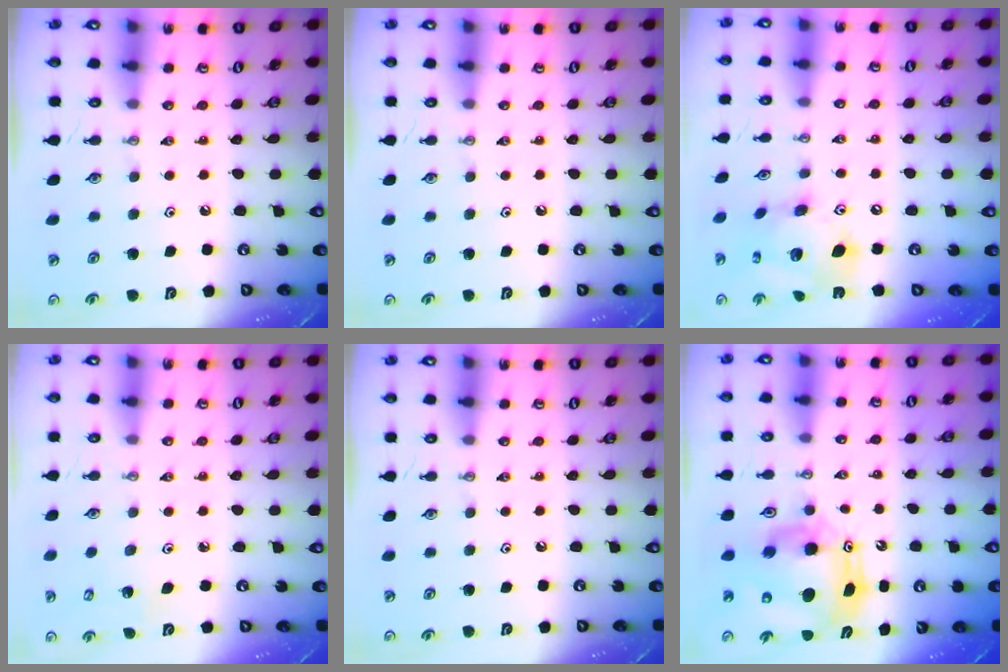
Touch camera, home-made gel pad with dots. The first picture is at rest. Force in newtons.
{"total": 0.0}
{"total": 17.1, "press": 17.0, "slide": 2.0}
{"total": 3.1, "press": 3.1, "slide": 0.4}
{"total": 0.0}
{"total": 13.0, "press": 12.9, "slide": 1.4}